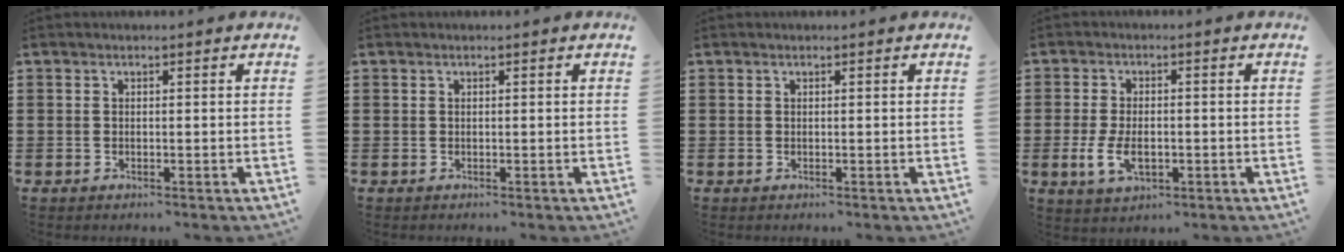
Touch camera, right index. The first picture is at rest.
{"total": 0.0}
{"total": 0.0}
{"total": 4.9, "force": [-1.1, 2.7, 4.0], "torque": [-0.093, -0.006, -0.023]}